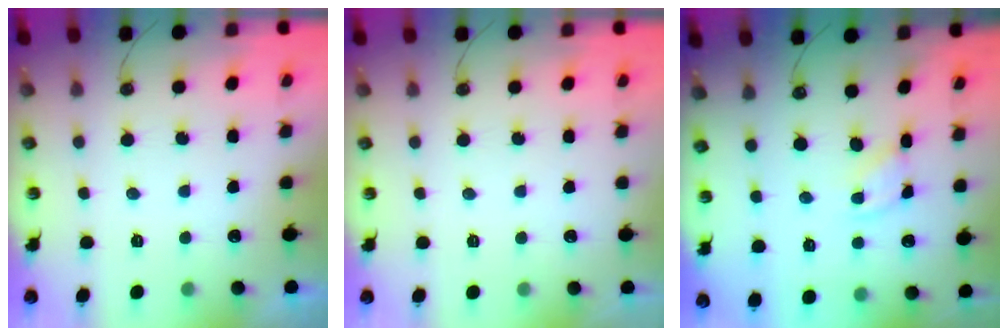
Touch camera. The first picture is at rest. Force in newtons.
{"total": 0.0}
{"total": 2.1, "press": 2.1, "slide": 0.3}